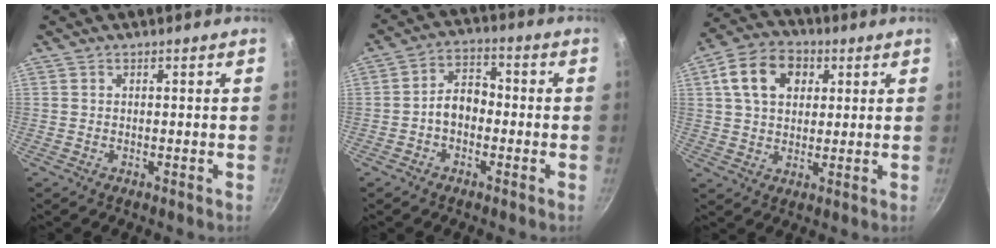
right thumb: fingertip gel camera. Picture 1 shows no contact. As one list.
[{"total": 6.2, "force": [-1.4, 4.3, 4.2], "torque": [-0.046, 0.032, -0.035]}, {"total": 12.0, "force": [3.7, 8.6, 7.4], "torque": [-0.112, 0.009, 0.050]}]